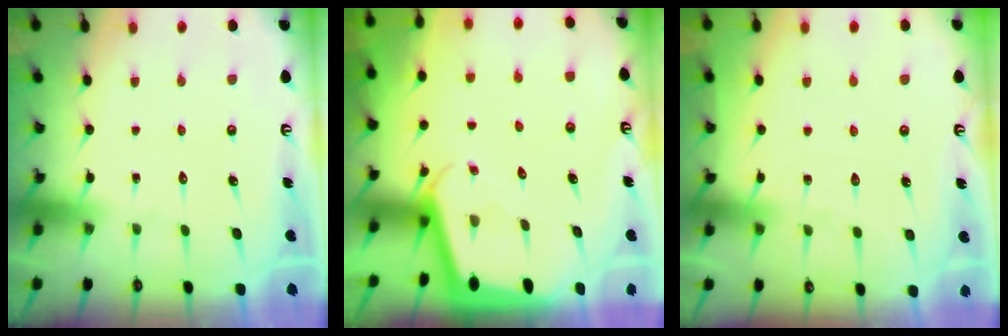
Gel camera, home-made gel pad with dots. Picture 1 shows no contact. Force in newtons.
{"total": 1.9, "press": 1.9, "slide": 0.1}
{"total": 2.3, "press": 2.3, "slide": 0.2}